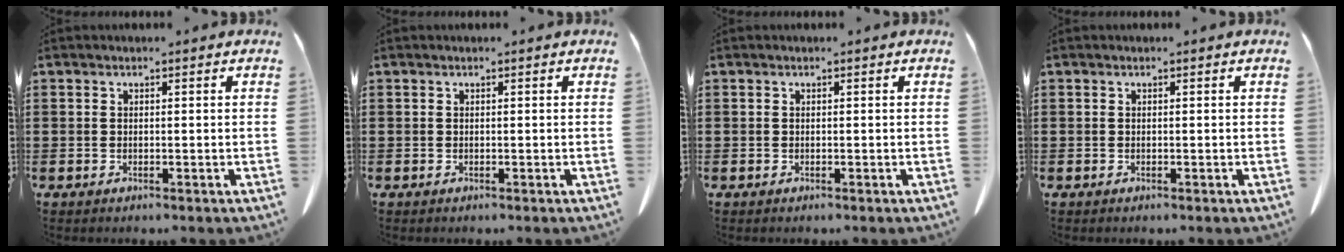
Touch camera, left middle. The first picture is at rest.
{"total": 0.0}
{"total": 0.0}
{"total": 0.0}